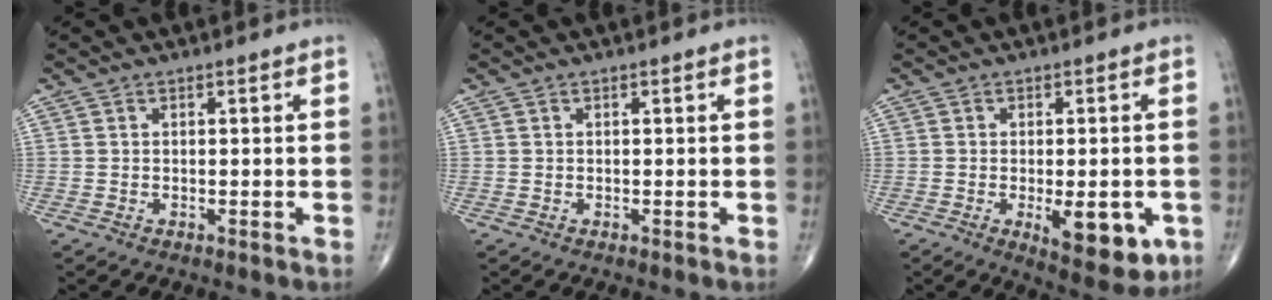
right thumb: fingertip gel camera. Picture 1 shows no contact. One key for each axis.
{"total": 0.0}
{"total": 10.4, "fx": -3.1, "fy": 4.3, "fz": 8.9, "tx": -0.100, "ty": -0.011, "tz": -0.032}